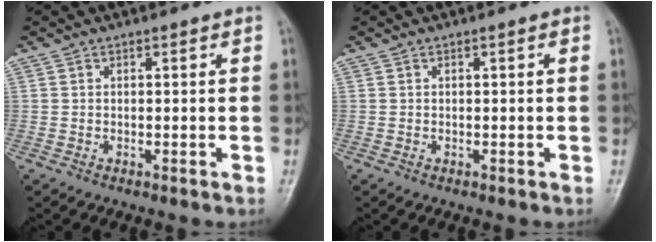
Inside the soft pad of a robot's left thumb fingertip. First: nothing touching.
{"total": 0.0}